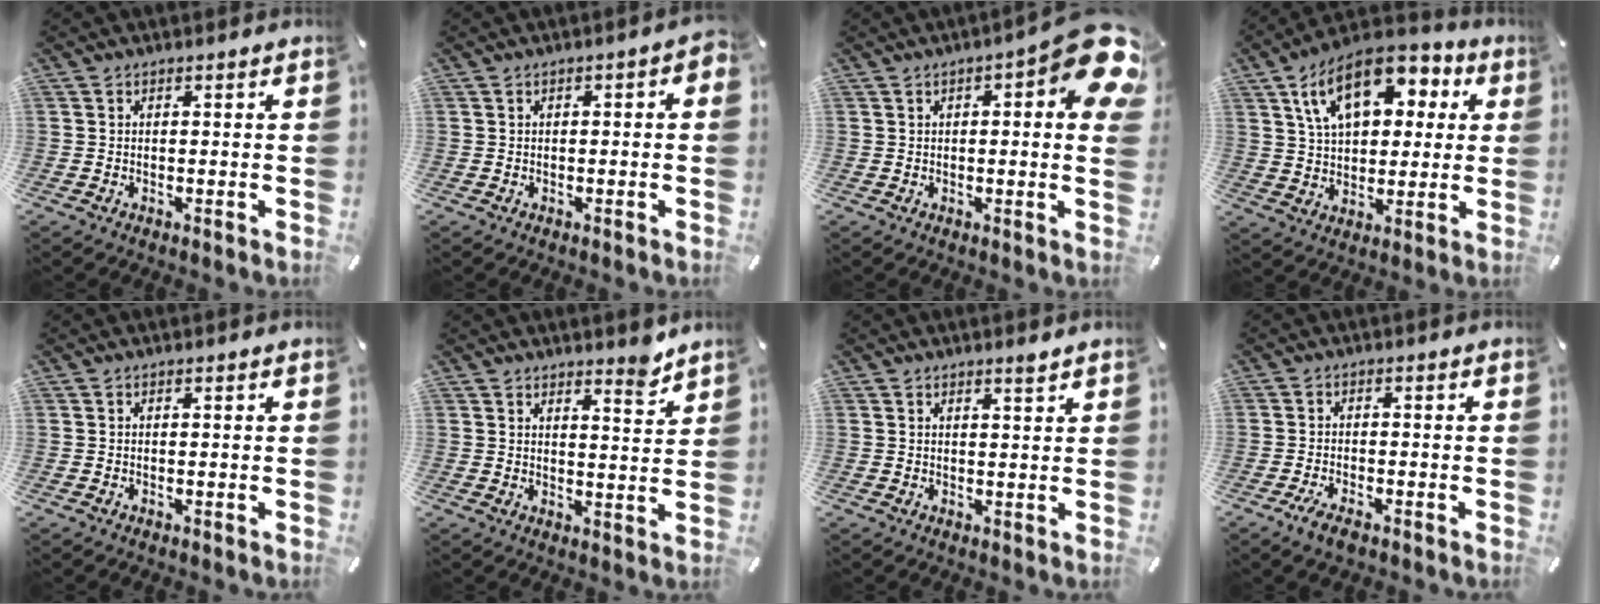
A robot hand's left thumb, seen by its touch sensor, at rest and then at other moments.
{"total": 1.8, "force": [-0.4, 0.8, 1.5], "torque": [-0.025, 0.005, -0.008]}
{"total": 11.8, "force": [4.6, 3.5, 10.3], "torque": [-0.125, -0.030, 0.074]}
{"total": 16.6, "force": [7.3, 10.2, 10.8], "torque": [-0.193, -0.009, 0.131]}
{"total": 0.0}
{"total": 4.9, "force": [4.5, 1.3, 1.4], "torque": [0.002, -0.041, 0.075]}
{"total": 1.7, "force": [1.6, 0.0, 0.6], "torque": [-0.004, -0.007, 0.027]}
{"total": 3.3, "force": [-2.2, 1.2, 2.1], "torque": [-0.046, 0.007, -0.043]}